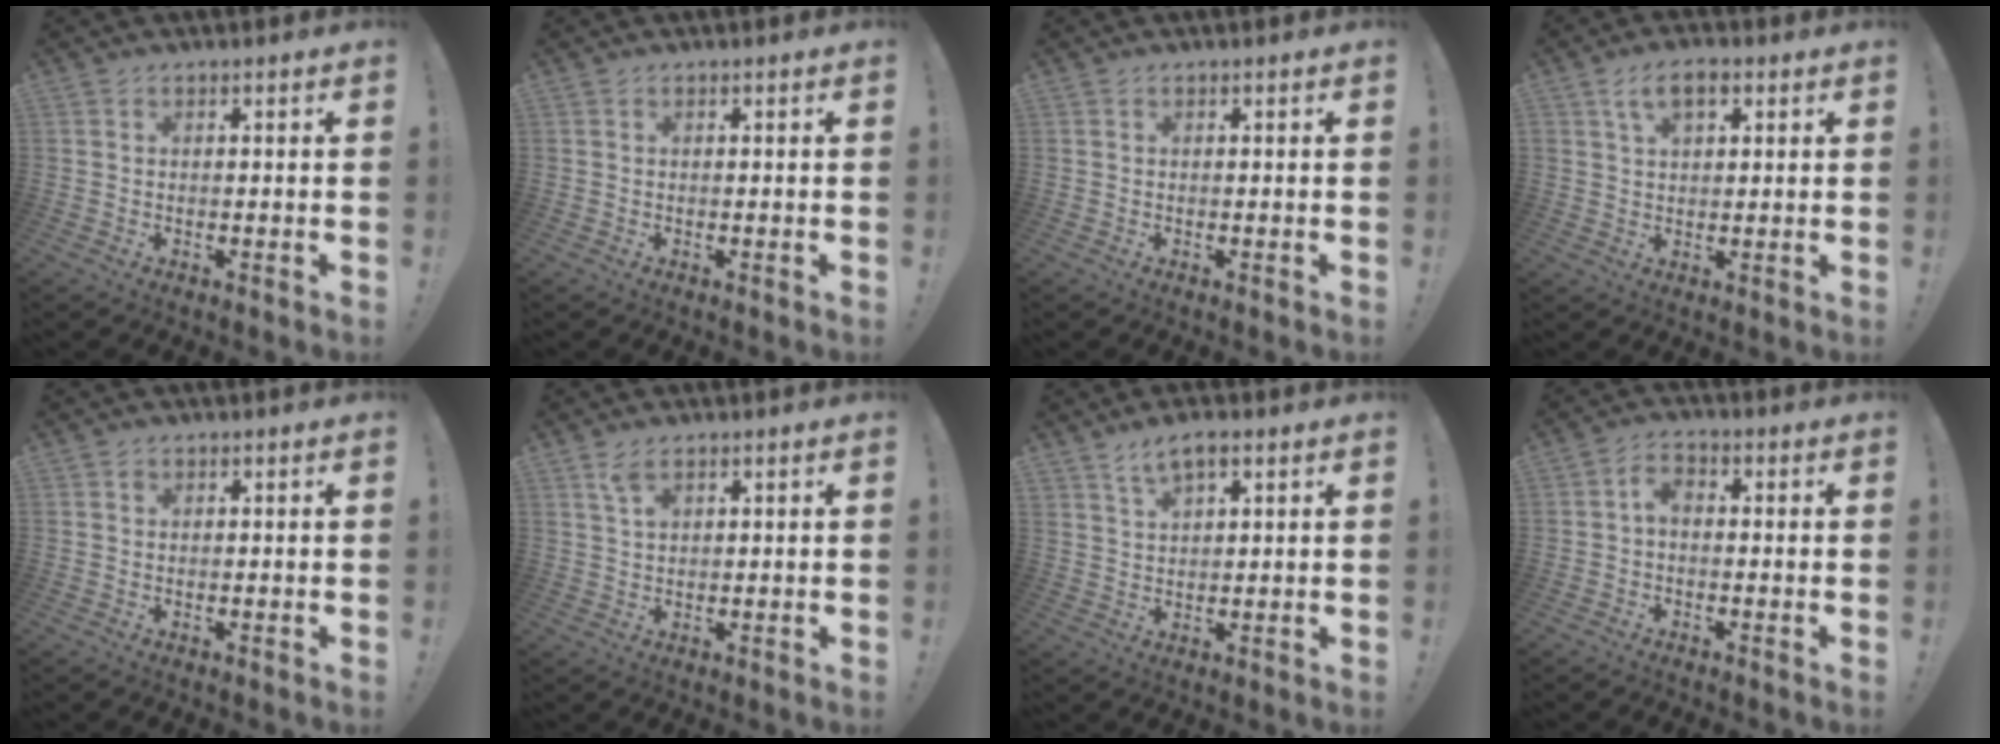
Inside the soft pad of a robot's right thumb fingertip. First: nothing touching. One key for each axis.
{"total": 0.0}
{"total": 0.0}
{"total": 6.6, "fx": 2.9, "fy": 3.7, "fz": 4.6, "tx": -0.079, "ty": 0.004, "tz": 0.054}
{"total": 0.8, "fx": 0.4, "fy": 0.7, "fz": 0.0, "tx": 0.004, "ty": 0.000, "tz": 0.007}
{"total": 3.8, "fx": 2.3, "fy": 1.8, "fz": 2.4, "tx": -0.034, "ty": -0.010, "tz": 0.040}
{"total": 5.0, "fx": 3.3, "fy": 2.1, "fz": 3.2, "tx": -0.060, "ty": -0.009, "tz": 0.061}
{"total": 3.5, "fx": -0.6, "fy": 2.1, "fz": 2.7, "tx": -0.063, "ty": 0.012, "tz": -0.011}